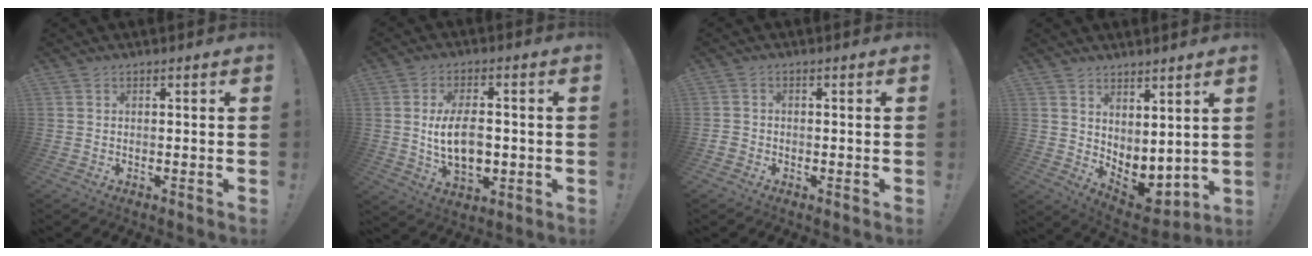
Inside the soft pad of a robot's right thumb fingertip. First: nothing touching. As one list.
[{"total": 12.5, "force": [-0.7, 7.4, 10.1], "torque": [-0.169, -0.005, -0.014]}, {"total": 1.8, "force": [-1.1, 1.3, 0.6], "torque": [-0.006, 0.003, -0.021]}, {"total": 5.5, "force": [1.0, 4.3, 3.3], "torque": [-0.021, -0.033, 0.032]}]